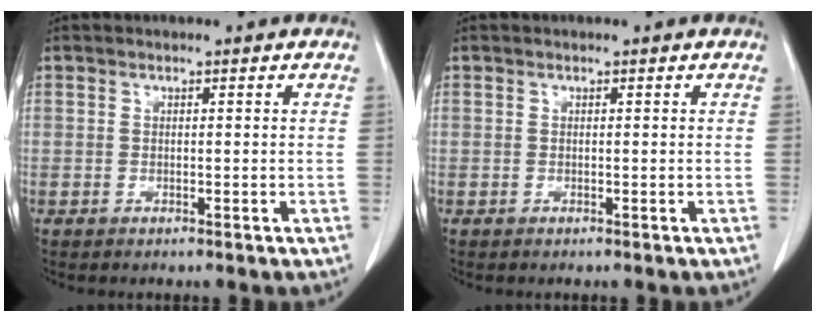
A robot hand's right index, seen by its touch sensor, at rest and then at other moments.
{"total": 0.0}